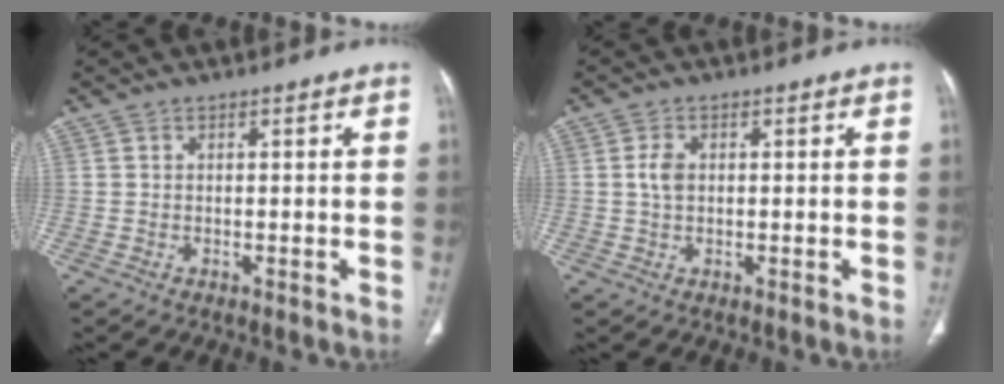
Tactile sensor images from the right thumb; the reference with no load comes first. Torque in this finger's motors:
{"motor_torque": [-0.60, 0.37, 0.70, -0.24, -0.02]}